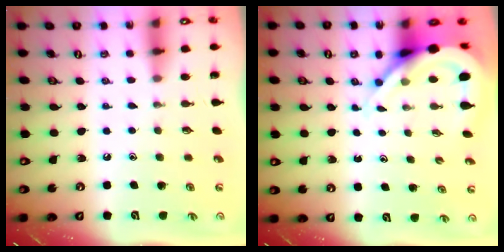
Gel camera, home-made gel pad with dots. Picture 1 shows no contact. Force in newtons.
{"total": 8.5, "press": 8.4, "slide": 1.1}